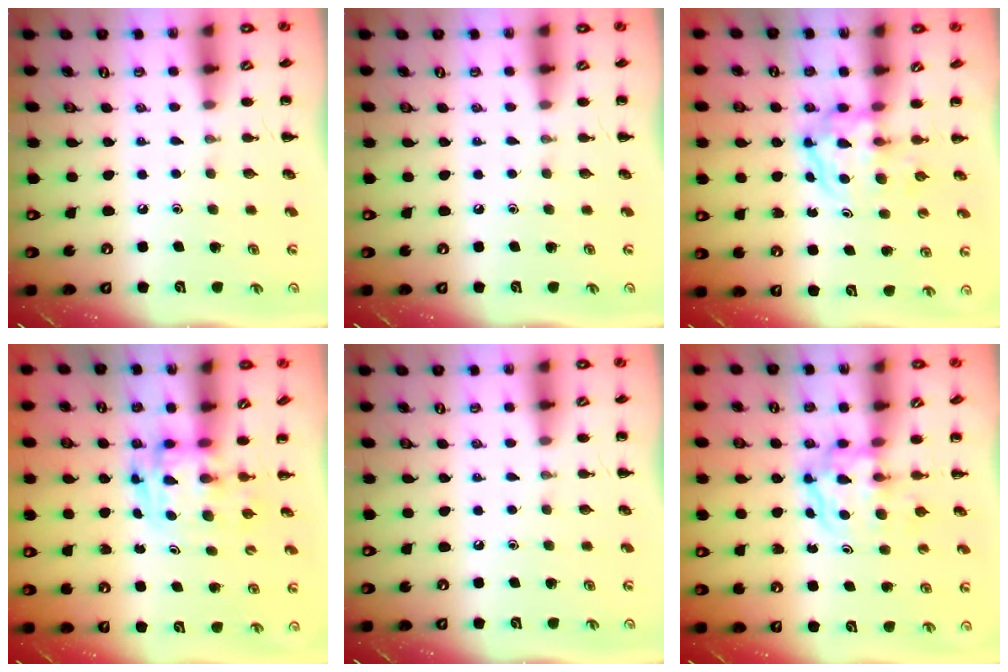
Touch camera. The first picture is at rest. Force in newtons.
{"total": 0.0}
{"total": 3.8, "press": 3.7, "slide": 0.4}
{"total": 3.5, "press": 3.5, "slide": 0.6}
{"total": 0.0}
{"total": 3.8, "press": 3.7, "slide": 0.5}